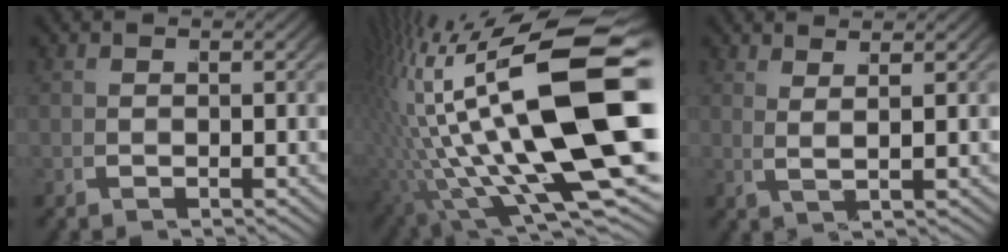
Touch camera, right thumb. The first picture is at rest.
{"total": 18.9, "force": [-0.2, 8.8, 16.7], "torque": [-0.306, -0.044, 0.016]}
{"total": 2.7, "force": [2.3, -1.2, 0.8], "torque": [-0.006, 0.015, 0.036]}